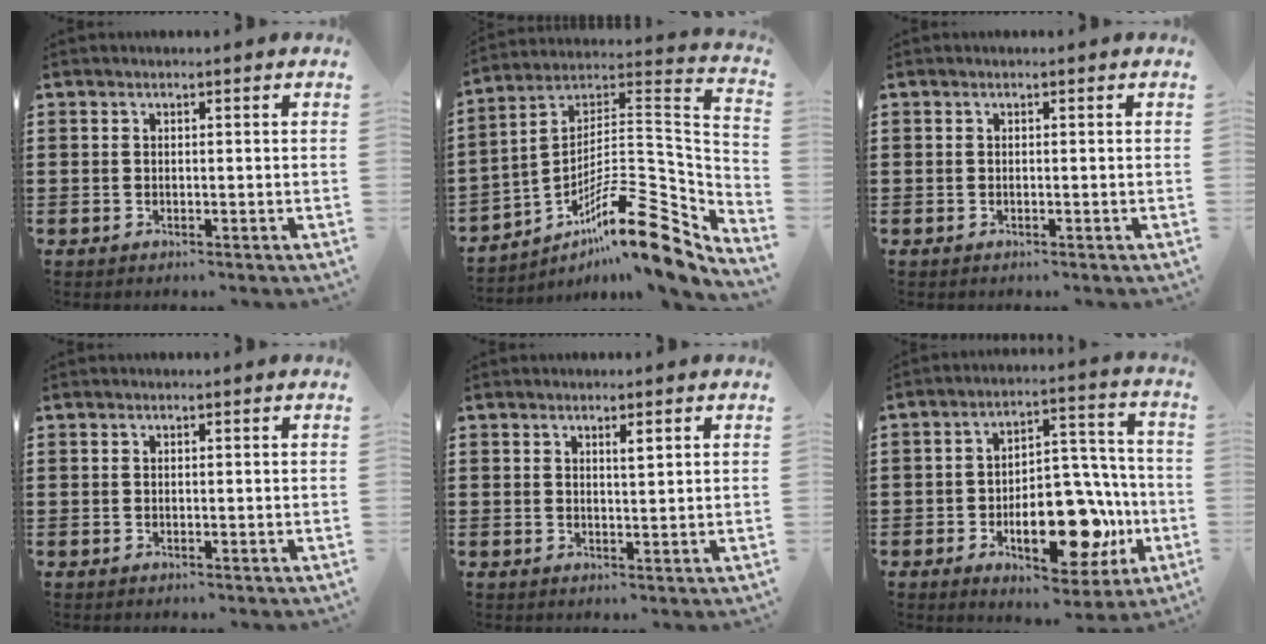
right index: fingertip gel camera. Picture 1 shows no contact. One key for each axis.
{"total": 14.8, "fx": -9.4, "fy": 3.7, "fz": 10.9, "tx": -0.166, "ty": 0.011, "tz": -0.173}
{"total": 0.0}
{"total": 0.0}
{"total": 1.4, "fx": 0.6, "fy": 0.2, "fz": 1.2, "tx": -0.025, "ty": 0.001, "tz": 0.009}
{"total": 15.3, "fx": -5.2, "fy": 7.9, "fz": 12.0, "tx": -0.165, "ty": 0.007, "tz": -0.083}